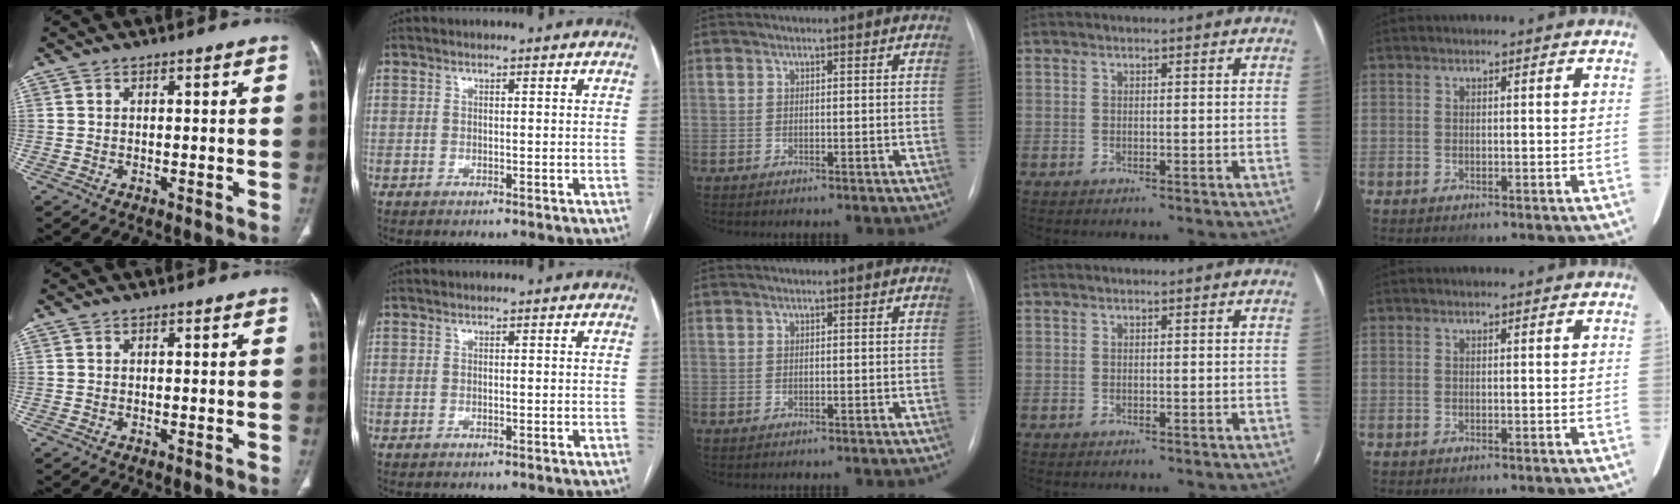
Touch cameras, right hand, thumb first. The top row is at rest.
{}